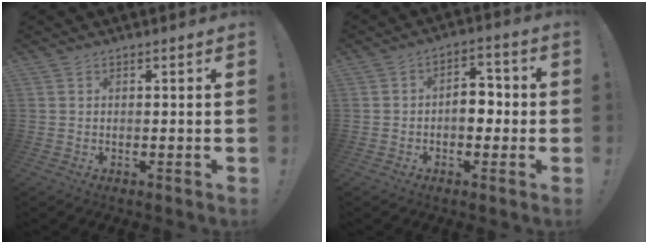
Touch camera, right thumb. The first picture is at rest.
{"total": 8.3, "force": [-0.9, 5.8, 5.9], "torque": [-0.093, 0.016, -0.017]}